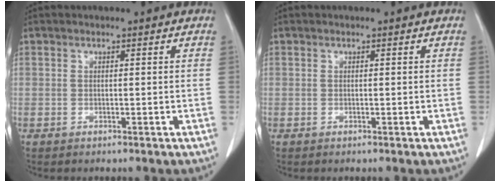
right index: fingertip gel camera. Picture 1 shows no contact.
{"total": 0.0}